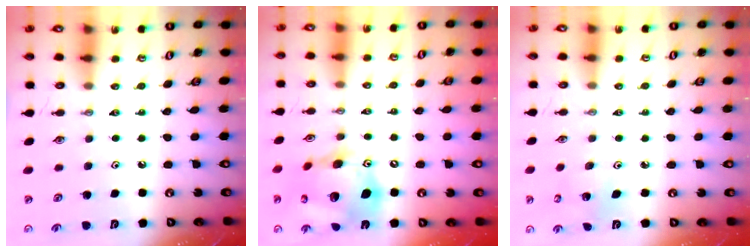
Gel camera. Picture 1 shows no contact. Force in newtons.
{"total": 19.2, "press": 19.0, "slide": 3.2}
{"total": 2.9, "press": 2.9, "slide": 0.2}